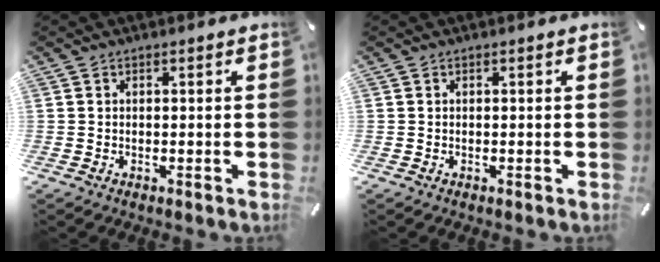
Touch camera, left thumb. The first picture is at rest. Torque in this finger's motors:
{"motor_torque": [-0.01, 0.03, -0.04, -0.04, 0.00]}